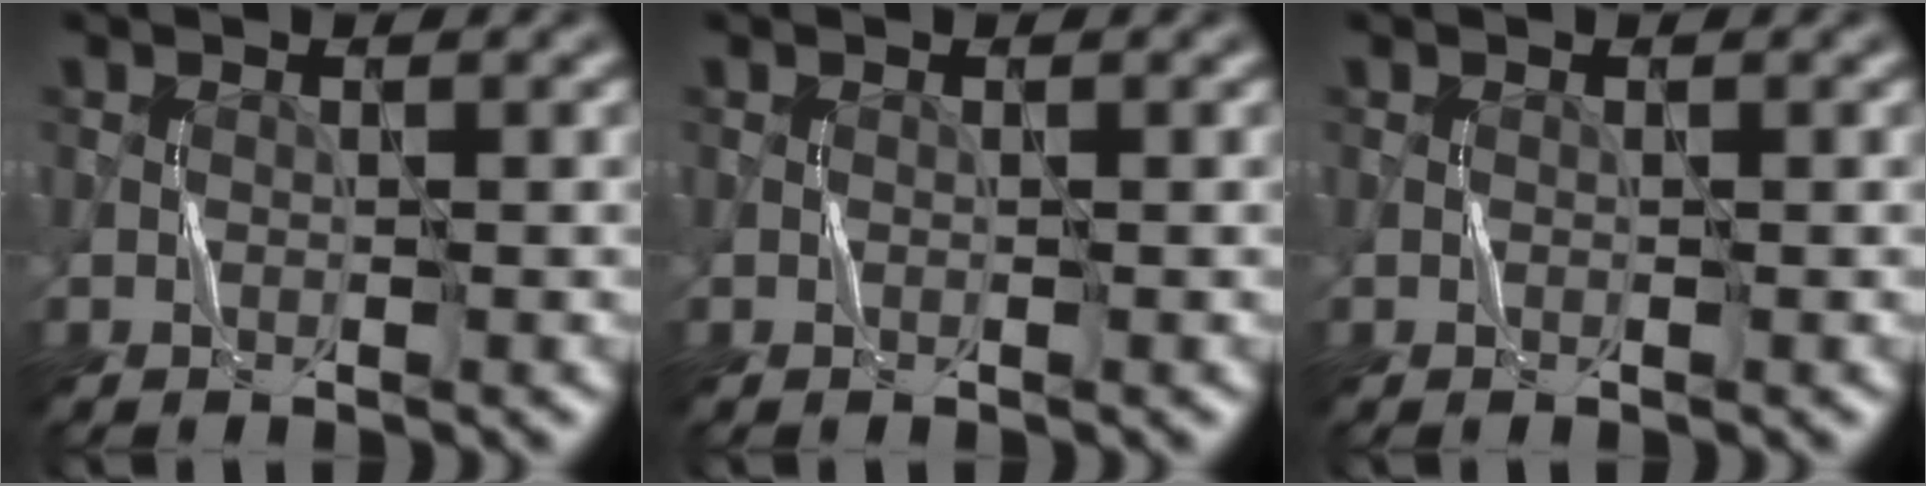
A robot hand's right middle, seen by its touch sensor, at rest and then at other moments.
{"total": 0.0}
{"total": 0.0}